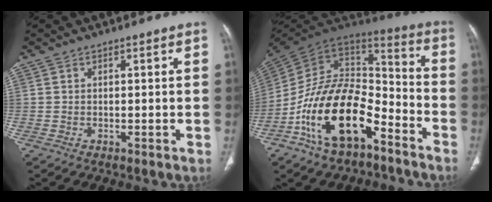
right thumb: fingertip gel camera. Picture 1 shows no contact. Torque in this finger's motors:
{"motor_torque": [2.32, 2.69, 2.07, -0.70, 0.40]}